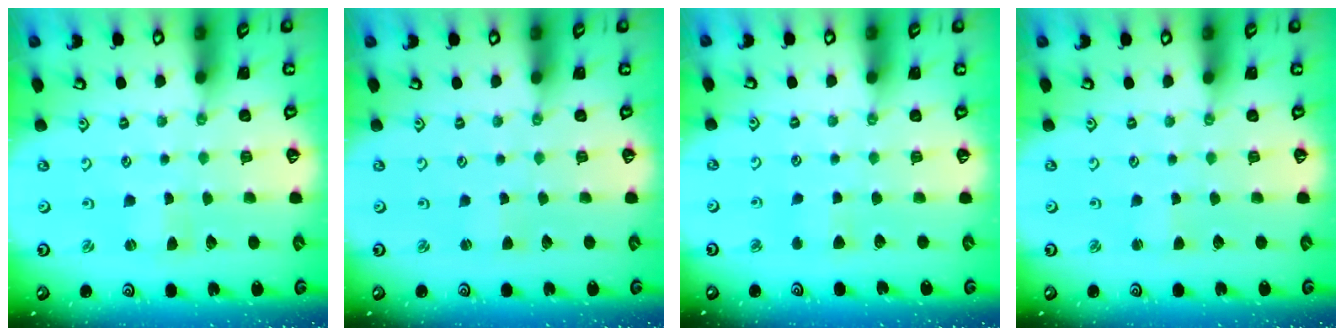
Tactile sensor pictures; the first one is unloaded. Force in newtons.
{"total": 1.6, "press": 1.6, "slide": 0.3}
{"total": 3.3, "press": 3.2, "slide": 0.5}
{"total": 1.6, "press": 1.6, "slide": 0.3}